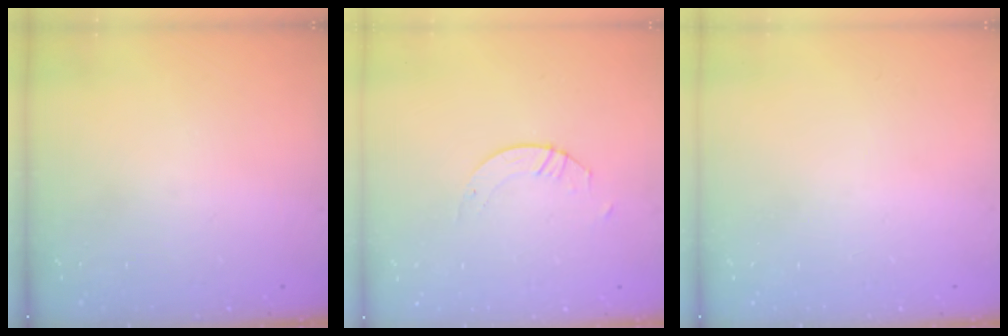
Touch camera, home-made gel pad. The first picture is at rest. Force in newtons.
{"total": 2.6, "press": 2.6, "slide": 0.2}
{"total": 0.0}